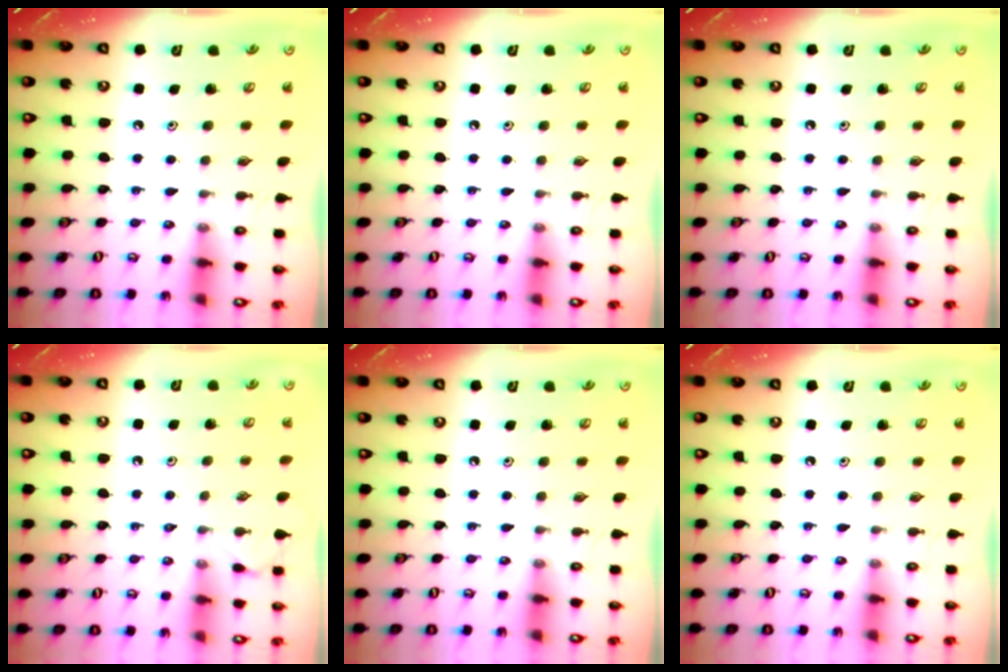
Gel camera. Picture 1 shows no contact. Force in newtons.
{"total": 0.0}
{"total": 0.0}
{"total": 4.5, "press": 4.4, "slide": 0.7}
{"total": 0.0}
{"total": 0.0}